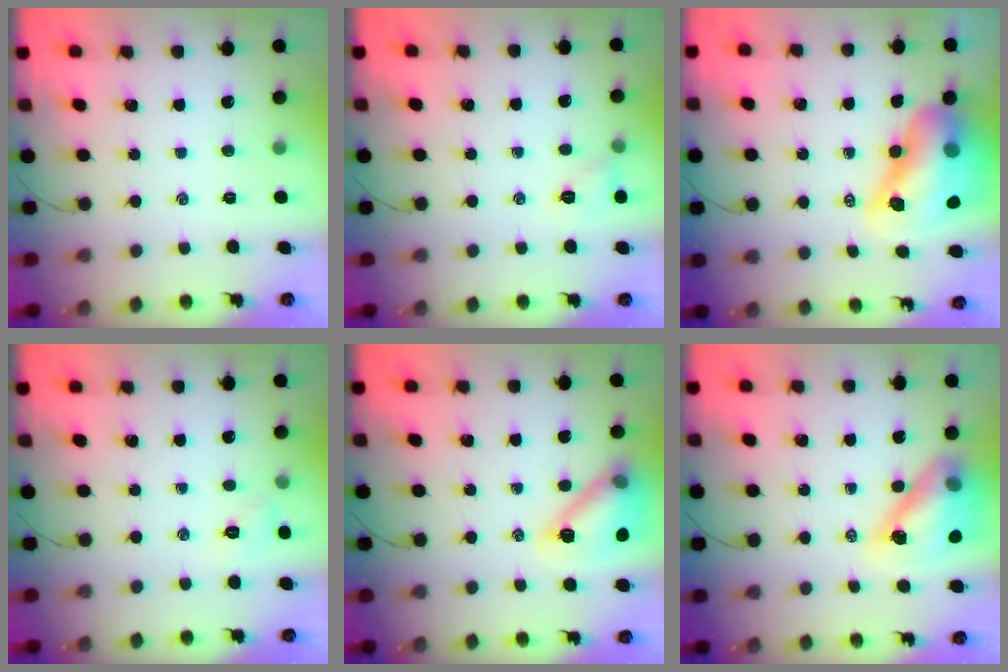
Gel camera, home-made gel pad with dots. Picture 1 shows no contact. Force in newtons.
{"total": 6.3, "press": 6.2, "slide": 1.3}
{"total": 16.4, "press": 15.8, "slide": 4.3}
{"total": 5.6, "press": 5.4, "slide": 1.5}
{"total": 15.0, "press": 15.0, "slide": 1.2}
{"total": 15.2, "press": 14.6, "slide": 4.1}